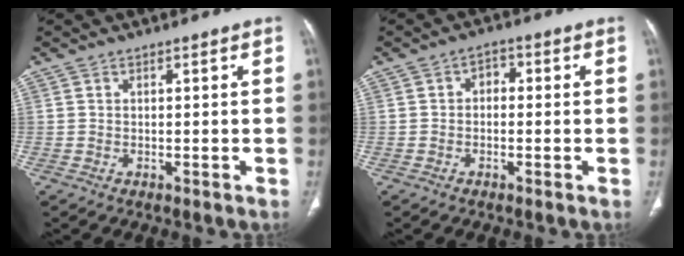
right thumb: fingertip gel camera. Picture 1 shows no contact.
{"total": 2.7, "force": [0.0, 2.0, 1.9], "torque": [-0.018, 0.012, -0.010]}